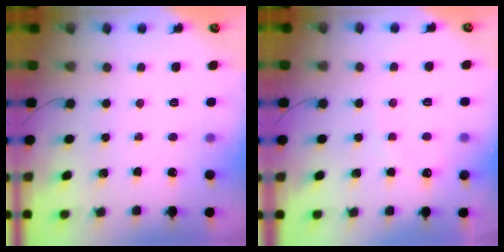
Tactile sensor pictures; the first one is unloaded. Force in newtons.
{"total": 5.9, "press": 5.8, "slide": 1.3}